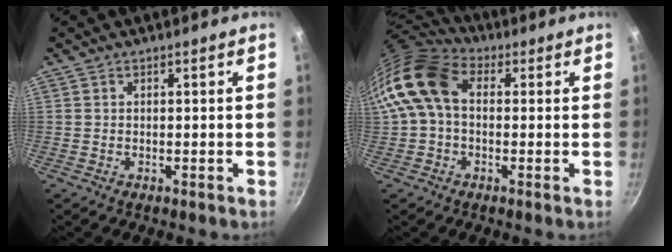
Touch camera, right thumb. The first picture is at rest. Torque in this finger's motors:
{"motor_torque": [-0.46, 1.07, -0.15, 0.09, 0.31]}